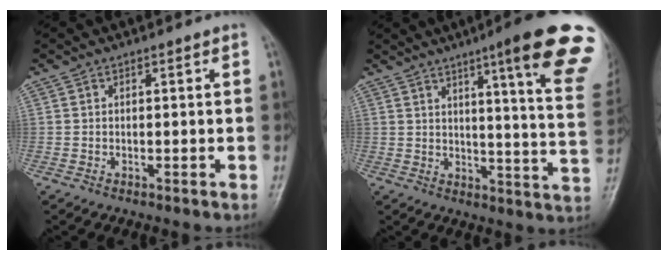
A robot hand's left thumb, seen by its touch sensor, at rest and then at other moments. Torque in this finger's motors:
{"motor_torque": [2.20, 0.54, 1.82, -0.94, 0.36]}